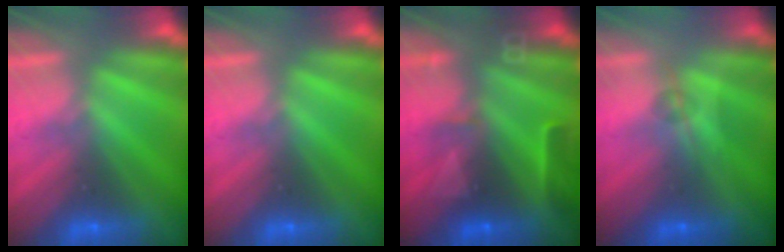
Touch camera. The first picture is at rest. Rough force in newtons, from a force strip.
{"total": 0.0}
{"total": 8.3}
{"total": 1.7}